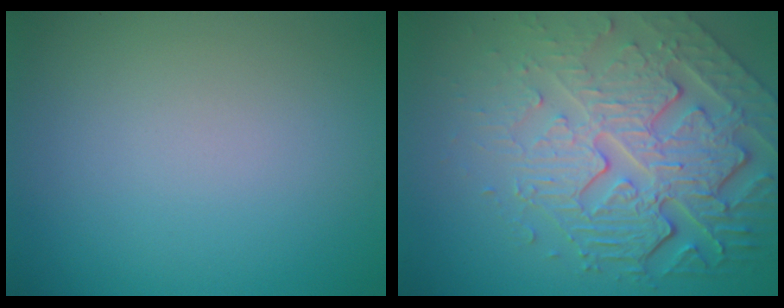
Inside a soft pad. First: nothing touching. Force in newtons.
{"total": 8.6, "press": 5.8, "slide": 6.3}